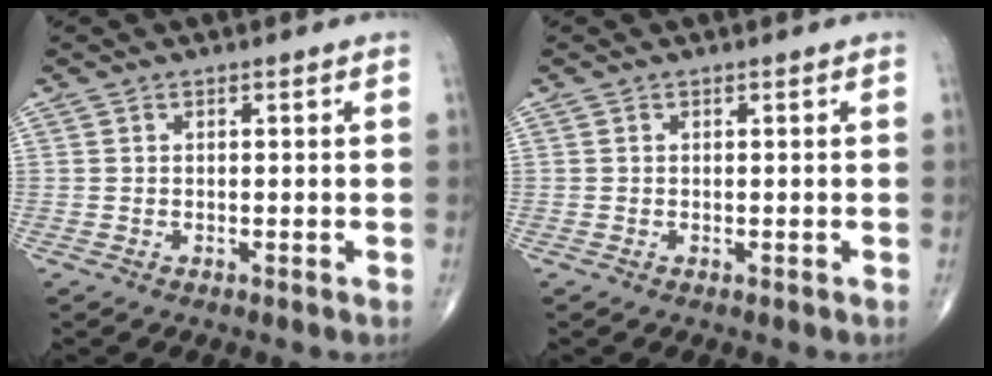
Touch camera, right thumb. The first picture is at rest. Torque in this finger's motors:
{"motor_torque": [1.41, 0.19, -0.24, -0.39, -0.04]}